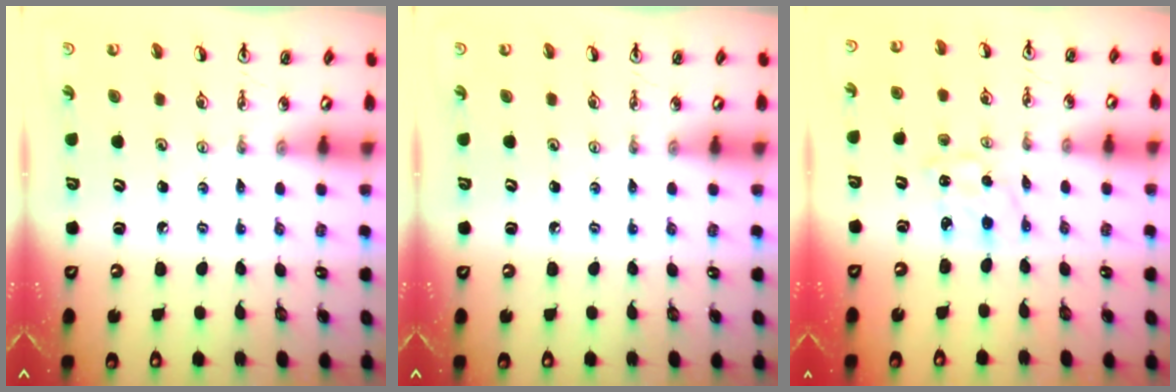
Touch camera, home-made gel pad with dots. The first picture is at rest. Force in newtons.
{"total": 0.0}
{"total": 1.7, "press": 1.7, "slide": 0.3}